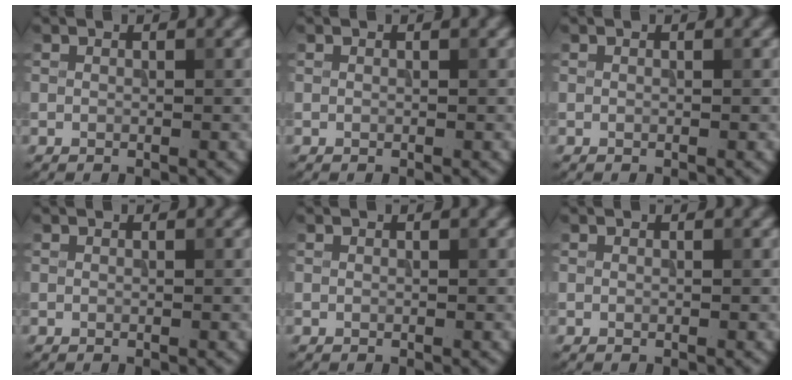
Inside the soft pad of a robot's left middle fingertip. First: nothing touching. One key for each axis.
{"total": 0.0}
{"total": 0.0}
{"total": 0.0}
{"total": 0.0}
{"total": 0.0}